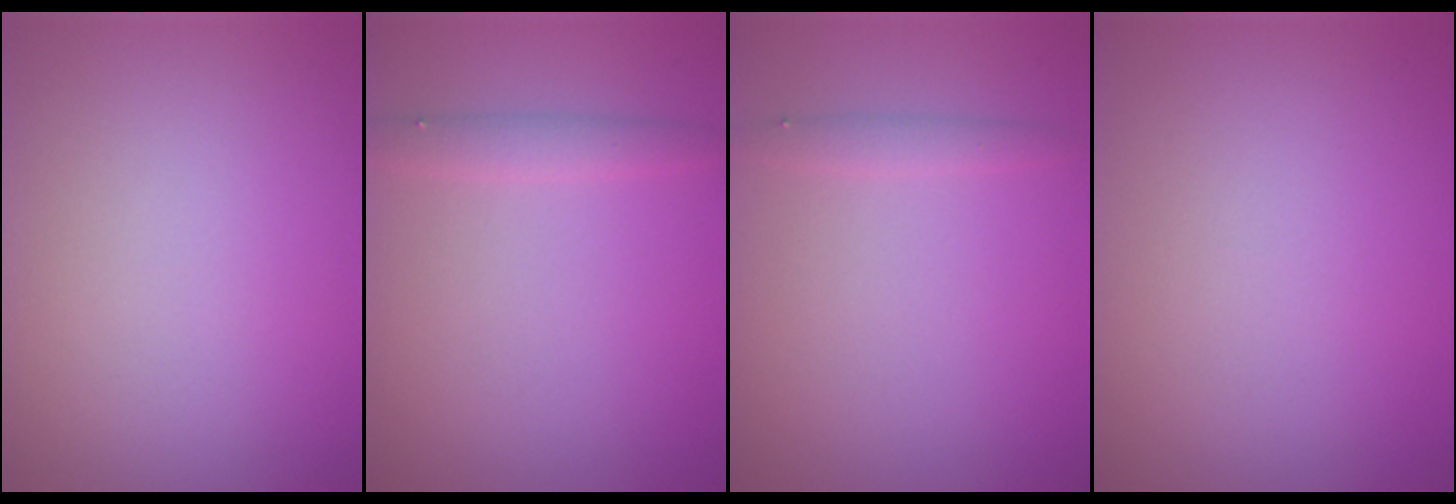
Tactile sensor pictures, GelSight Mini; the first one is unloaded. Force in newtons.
{"total": 1.6, "press": 1.6, "slide": 0.0}
{"total": 1.1, "press": 1.1, "slide": 0.1}
{"total": 0.0}